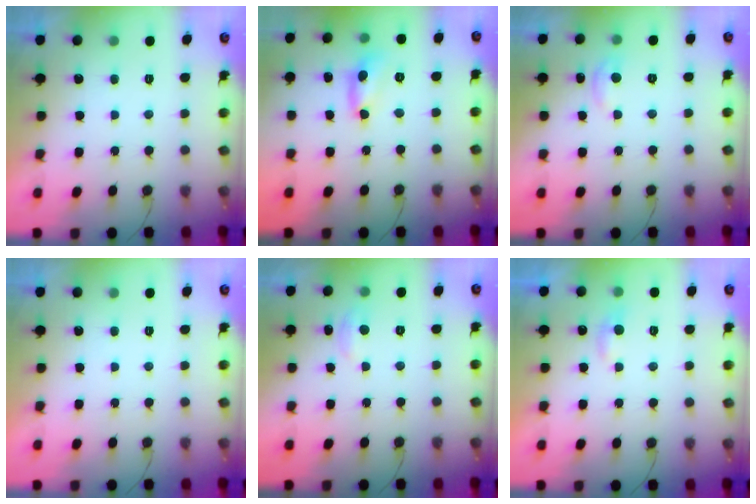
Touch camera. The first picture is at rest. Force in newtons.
{"total": 7.2, "press": 7.1, "slide": 0.5}
{"total": 5.6, "press": 5.6, "slide": 0.8}
{"total": 0.0}
{"total": 3.7, "press": 3.6, "slide": 0.4}
{"total": 4.0, "press": 4.0, "slide": 0.4}